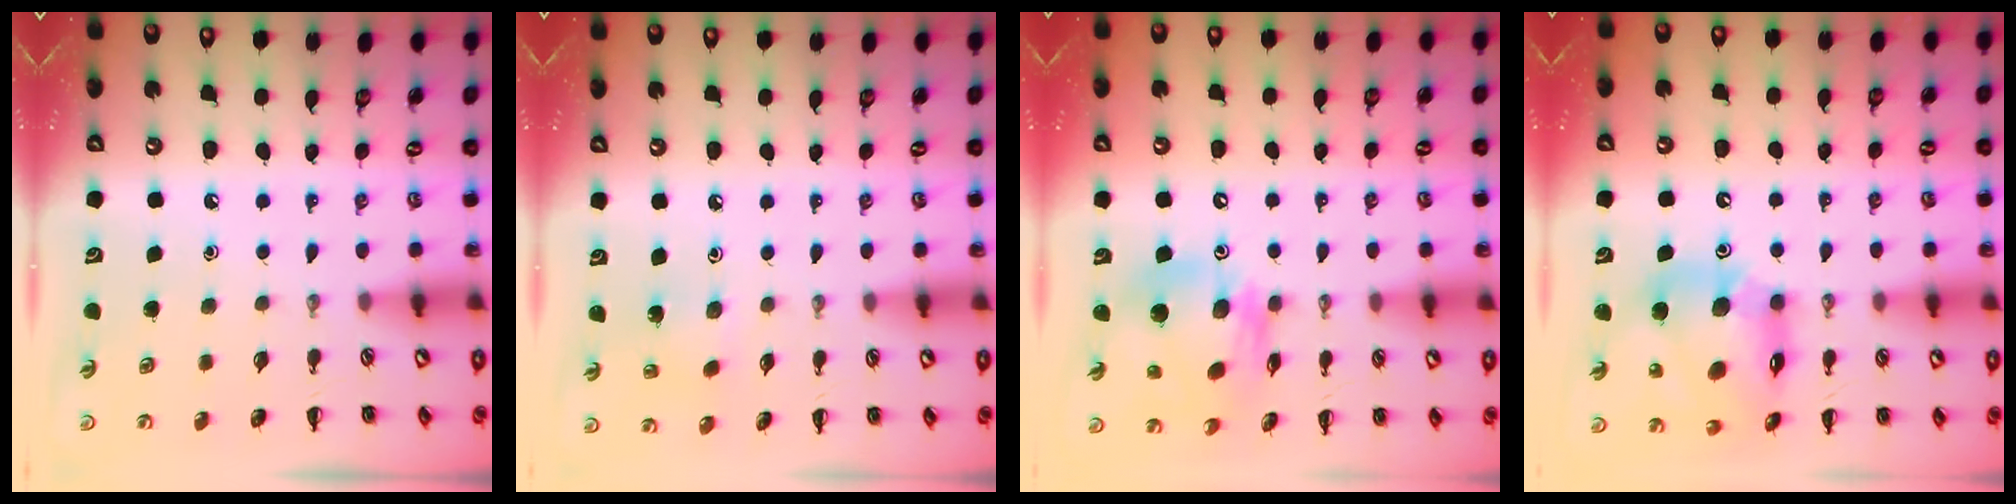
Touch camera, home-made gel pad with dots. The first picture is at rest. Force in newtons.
{"total": 3.3, "press": 3.2, "slide": 1.0}
{"total": 13.8, "press": 13.1, "slide": 4.3}
{"total": 17.4, "press": 16.9, "slide": 4.0}